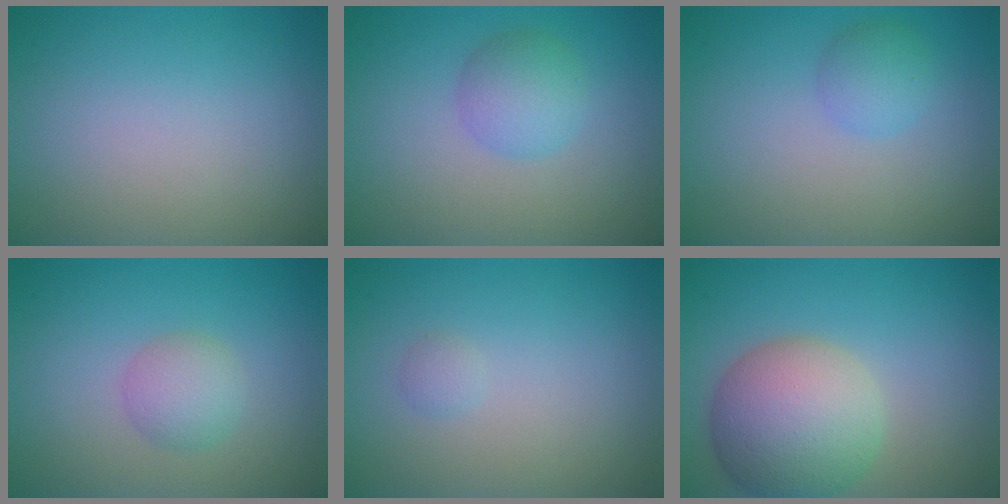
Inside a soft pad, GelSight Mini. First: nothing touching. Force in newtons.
{"total": 2.8, "press": 2.8, "slide": 0.1}
{"total": 1.8, "press": 1.8, "slide": 0.1}
{"total": 2.4, "press": 2.4, "slide": 0.1}
{"total": 0.7, "press": 0.7, "slide": 0.0}
{"total": 8.4, "press": 8.4, "slide": 0.4}